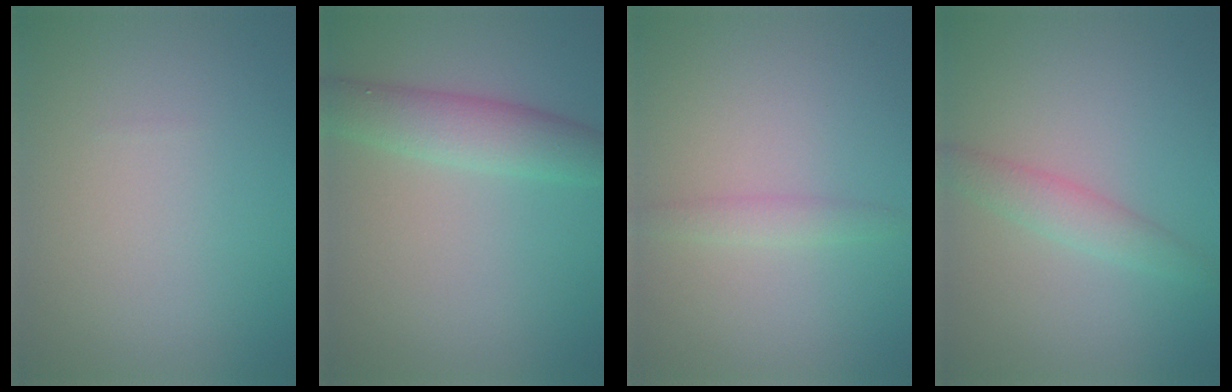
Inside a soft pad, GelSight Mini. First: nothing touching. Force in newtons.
{"total": 4.0, "press": 4.0, "slide": 0.2}
{"total": 1.3, "press": 1.3, "slide": 0.1}
{"total": 2.3, "press": 2.3, "slide": 0.0}